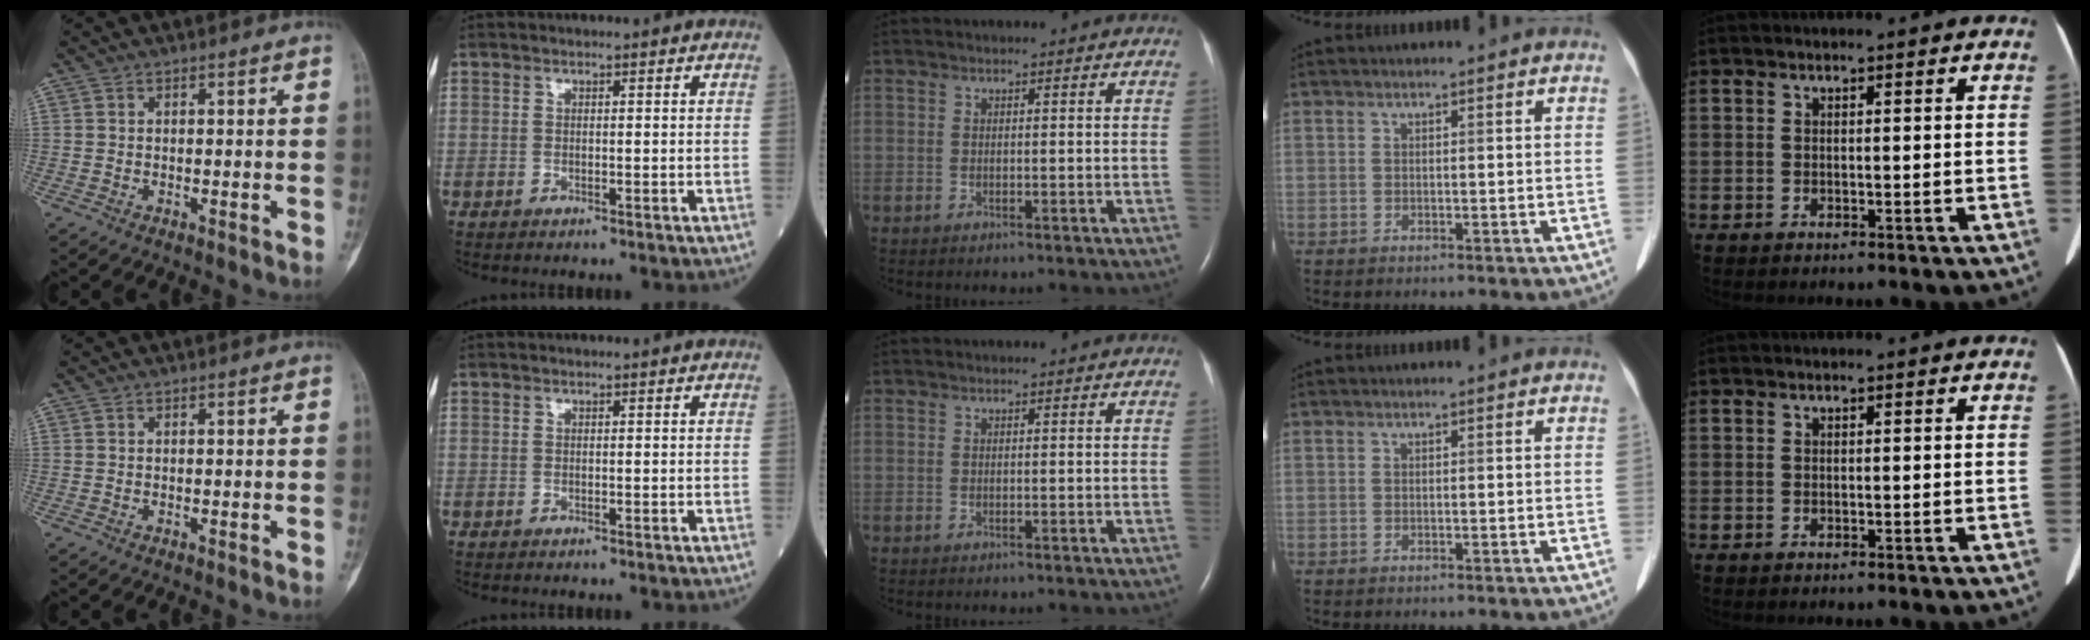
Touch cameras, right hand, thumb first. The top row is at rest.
{}